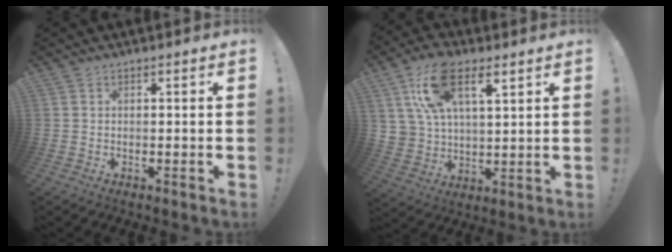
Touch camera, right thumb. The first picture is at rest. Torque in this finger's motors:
{"motor_torque": [-0.77, 1.17, 0.72, 0.80, 0.08]}